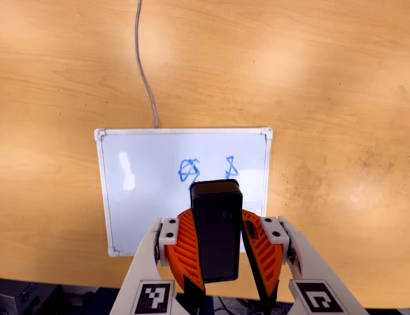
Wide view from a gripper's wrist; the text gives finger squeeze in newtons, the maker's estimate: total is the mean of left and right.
{"total": 7.7, "left": 8.7, "right": 6.8}